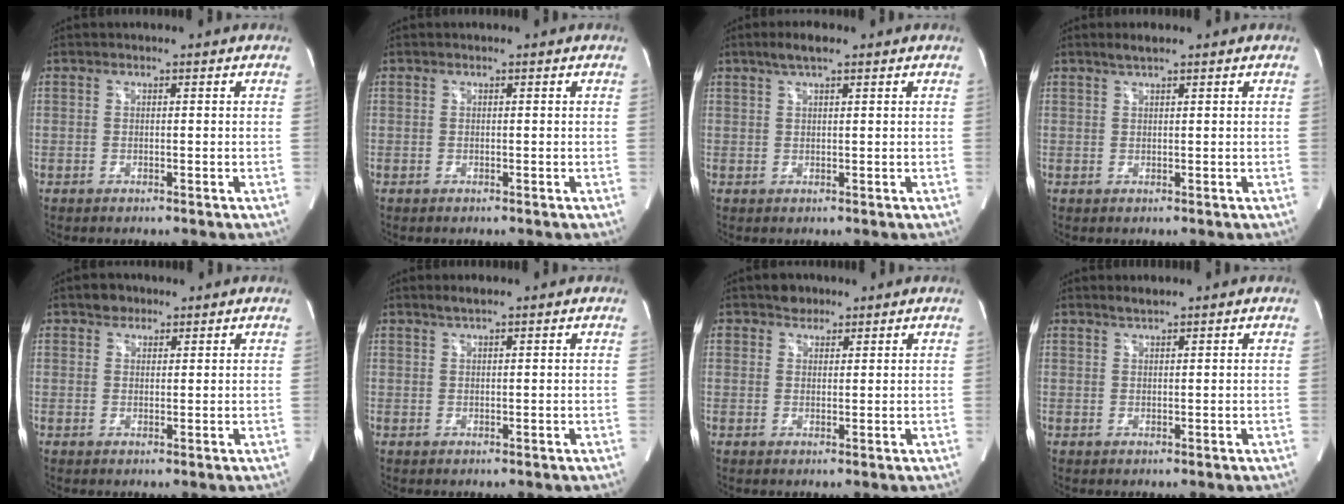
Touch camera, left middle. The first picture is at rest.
{"total": 0.0}
{"total": 3.3, "force": [2.2, 0.6, 2.3], "torque": [-0.051, 0.010, 0.042]}
{"total": 1.8, "force": [1.4, 0.1, 1.1], "torque": [-0.027, 0.005, 0.028]}
{"total": 2.3, "force": [1.6, 1.6, 0.5], "torque": [-0.009, 0.006, 0.025]}
{"total": 1.5, "force": [1.2, 0.1, 0.9], "torque": [-0.022, 0.005, 0.026]}
{"total": 2.4, "force": [1.8, 1.6, 0.4], "torque": [-0.005, 0.006, 0.026]}
{"total": 1.2, "force": [1.2, 0.0, 0.4], "torque": [-0.011, 0.005, 0.025]}